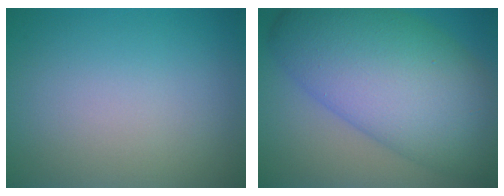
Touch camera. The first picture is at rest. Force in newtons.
{"total": 13.2, "press": 13.2, "slide": 0.2}